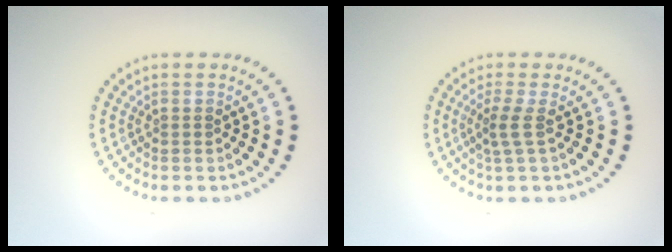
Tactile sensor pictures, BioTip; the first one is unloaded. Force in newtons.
{"total": 1.9, "press": 1.2, "slide": 1.4}